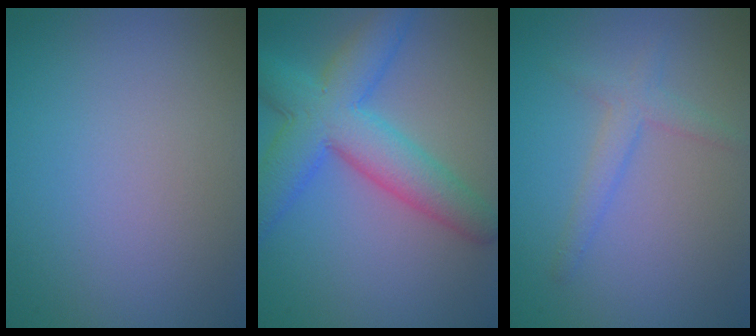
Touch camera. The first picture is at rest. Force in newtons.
{"total": 7.9, "press": 7.9, "slide": 0.1}
{"total": 2.0, "press": 2.0, "slide": 0.1}